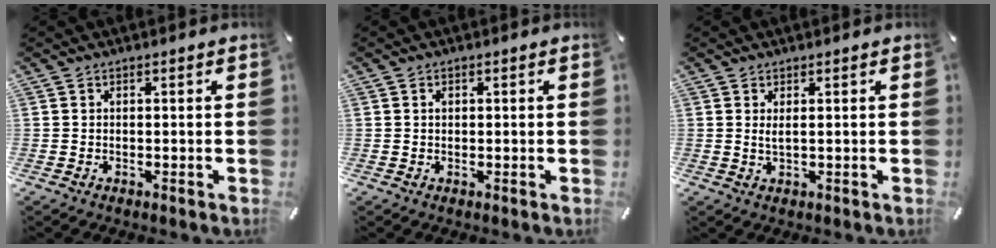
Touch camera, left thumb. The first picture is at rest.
{"total": 0.8, "force": [0.2, 0.6, 0.4], "torque": [-0.011, 0.001, 0.003]}
{"total": 1.7, "force": [0.7, 0.4, 1.5], "torque": [-0.031, 0.000, 0.012]}